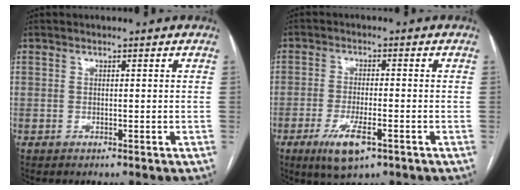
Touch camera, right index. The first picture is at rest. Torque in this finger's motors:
{"motor_torque": [0.87, -0.40, 0.17, 0.08]}